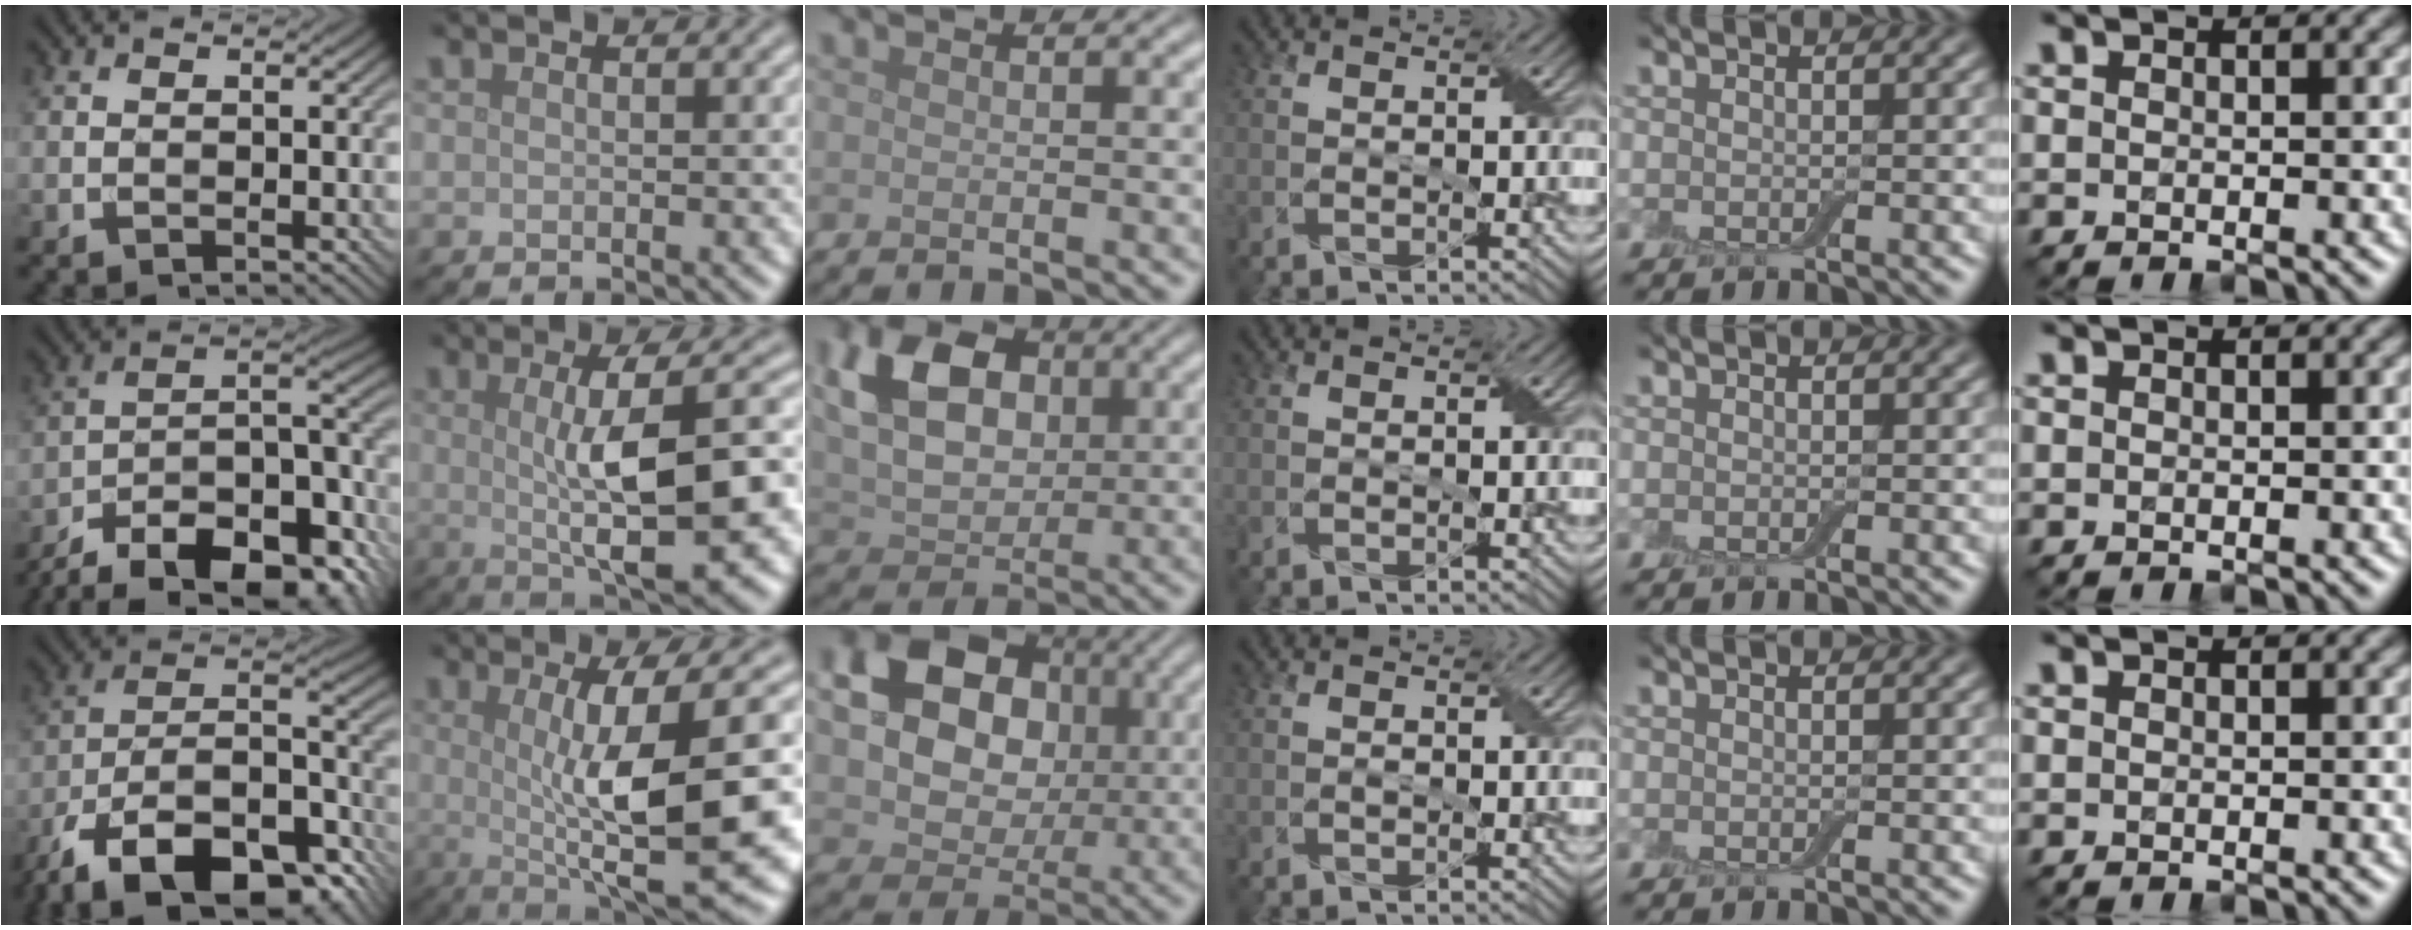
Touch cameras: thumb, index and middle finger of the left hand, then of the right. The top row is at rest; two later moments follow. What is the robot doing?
{"motion": "wrap", "object": "adhesive wrap"}